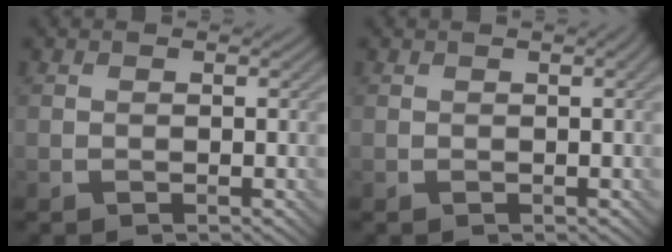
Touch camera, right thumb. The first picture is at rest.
{"total": 1.4, "force": [0.5, 0.1, 1.3], "torque": [-0.020, 0.005, 0.004]}